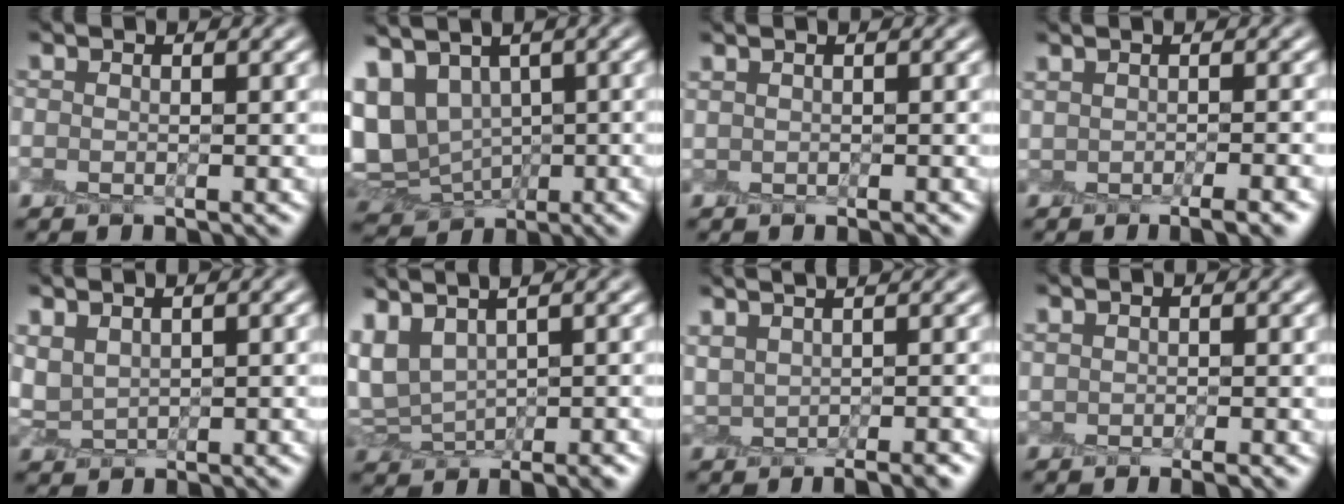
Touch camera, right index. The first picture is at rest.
{"total": 8.1, "force": [1.8, 5.8, 5.3], "torque": [-0.119, 0.004, 0.036]}
{"total": 0.0}
{"total": 3.3, "force": [-1.7, 0.9, 2.6], "torque": [-0.027, -0.008, -0.017]}
{"total": 2.3, "force": [1.4, 1.5, 1.2], "torque": [-0.033, 0.008, 0.031]}
{"total": 7.1, "force": [2.7, 3.7, 5.4], "torque": [-0.111, 0.015, 0.062]}
{"total": 5.4, "force": [2.6, 2.2, 4.2], "torque": [-0.049, 0.032, 0.039]}
{"total": 1.0, "force": [0.1, 0.1, 1.0], "torque": [-0.016, 0.001, 0.004]}